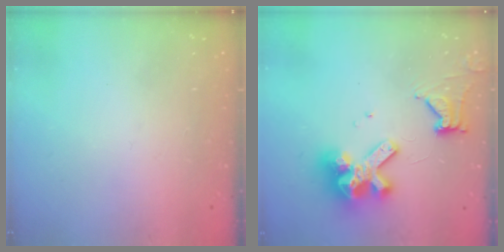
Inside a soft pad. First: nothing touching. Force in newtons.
{"total": 14.7, "press": 14.5, "slide": 1.8}